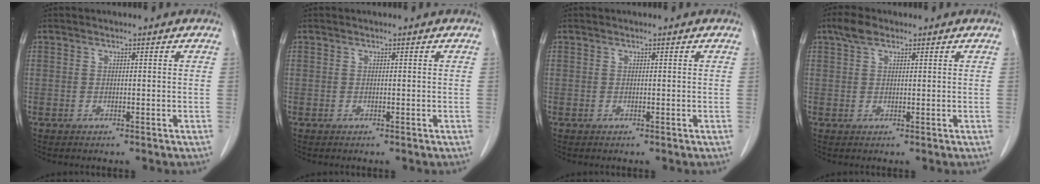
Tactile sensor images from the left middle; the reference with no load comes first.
{"total": 0.0}
{"total": 0.0}
{"total": 2.8, "force": [1.9, 1.3, 1.6], "torque": [-0.035, 0.012, 0.036]}